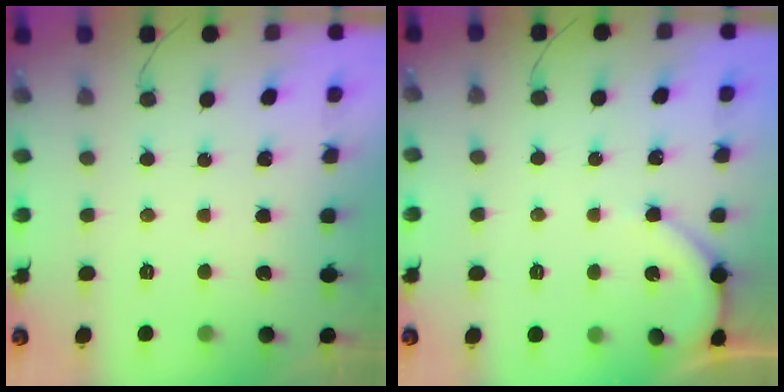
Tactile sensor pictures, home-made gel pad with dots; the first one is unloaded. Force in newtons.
{"total": 2.9, "press": 2.8, "slide": 0.4}